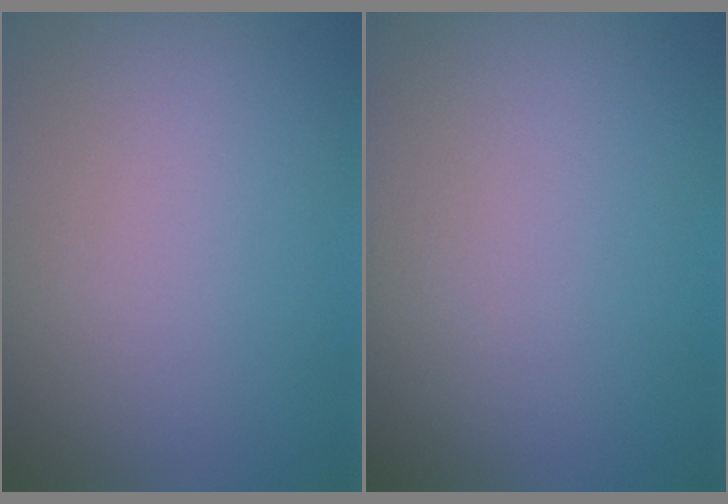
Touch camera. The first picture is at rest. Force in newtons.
{"total": 0.0}